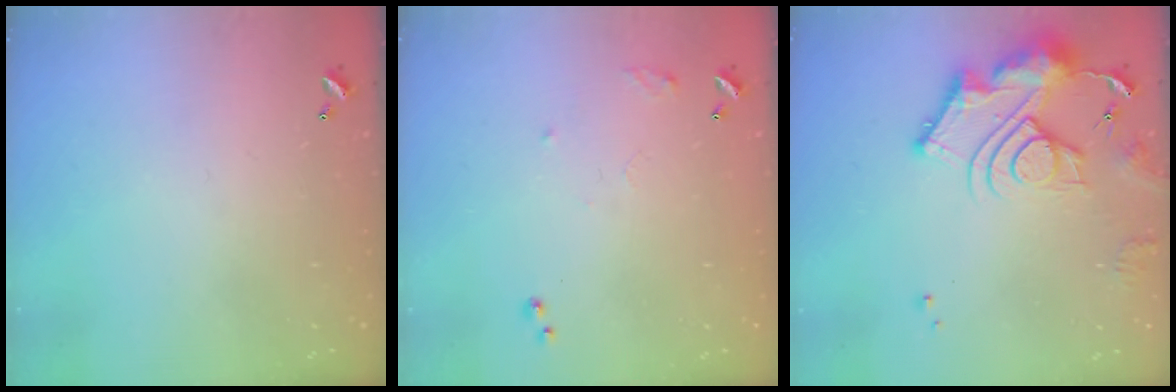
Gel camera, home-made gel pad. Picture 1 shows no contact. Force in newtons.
{"total": 7.8, "press": 7.7, "slide": 0.9}
{"total": 14.0, "press": 13.9, "slide": 1.0}